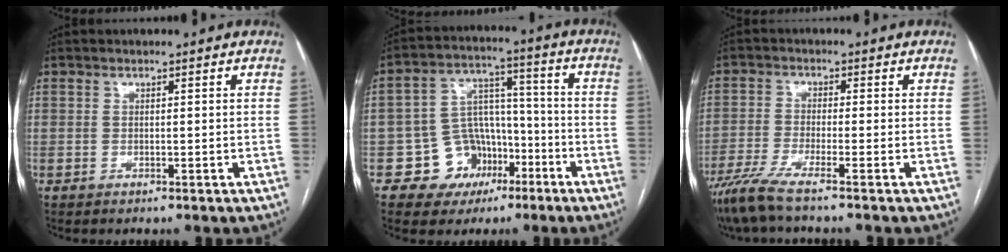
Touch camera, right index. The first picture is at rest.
{"total": 9.8, "force": [-4.5, 8.3, 2.4], "torque": [-0.025, 0.042, -0.063]}
{"total": 6.2, "force": [-4.8, -0.7, 3.7], "torque": [-0.072, -0.016, -0.096]}